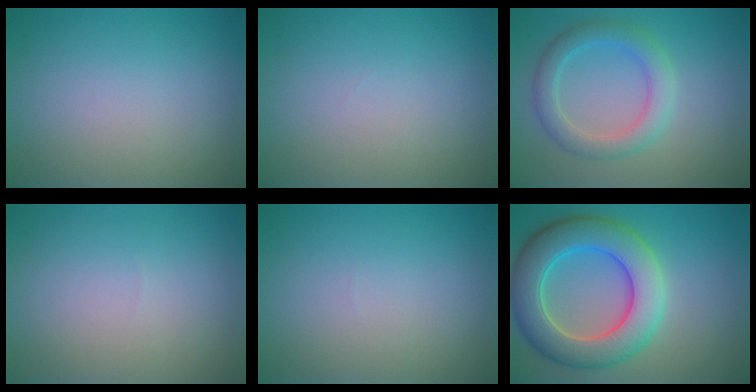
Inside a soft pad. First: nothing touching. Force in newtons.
{"total": 0.0}
{"total": 3.6, "press": 3.6, "slide": 0.0}
{"total": 0.0}
{"total": 0.0}
{"total": 8.8, "press": 8.8, "slide": 0.7}